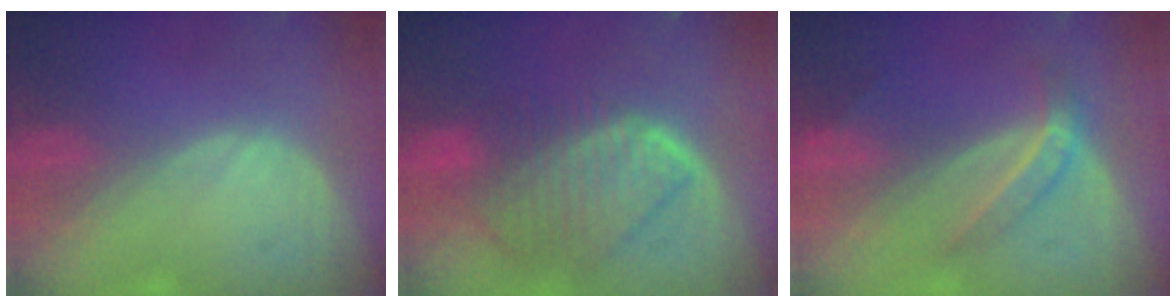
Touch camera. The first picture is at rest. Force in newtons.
{"total": 10.0, "press": 8.7, "slide": 5.0}
{"total": 4.0, "press": 3.9, "slide": 0.7}